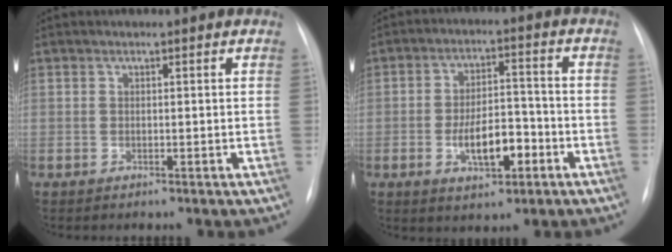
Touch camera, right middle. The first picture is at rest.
{"total": 7.9, "force": [-2.8, 3.5, 6.6], "torque": [-0.117, 0.009, -0.044]}